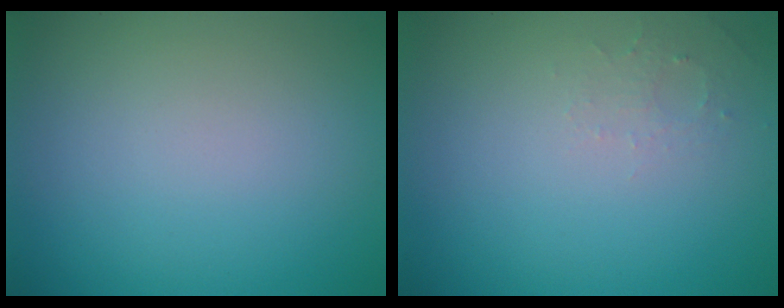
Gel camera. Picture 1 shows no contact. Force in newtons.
{"total": 1.2, "press": 1.2, "slide": 0.3}